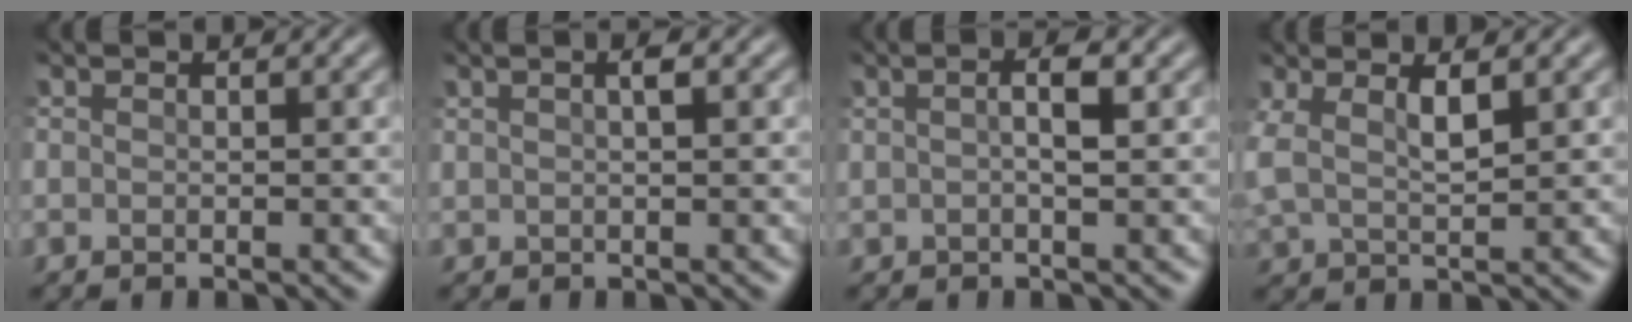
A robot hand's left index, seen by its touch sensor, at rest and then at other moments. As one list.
[{"total": 1.2, "force": [0.5, 0.3, 1.1], "torque": [-0.021, 0.003, 0.008]}, {"total": 2.2, "force": [0.3, 0.5, 2.2], "torque": [-0.032, -0.003, 0.003]}, {"total": 3.1, "force": [1.2, 1.2, 2.6], "torque": [-0.068, 0.001, 0.022]}]